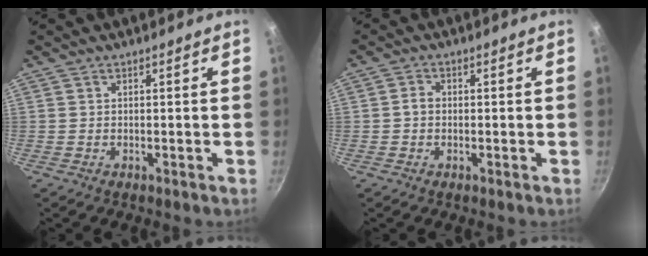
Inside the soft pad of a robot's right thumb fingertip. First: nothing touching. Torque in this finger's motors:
{"motor_torque": [-0.26, 0.56, 0.15, 0.28, 0.04]}